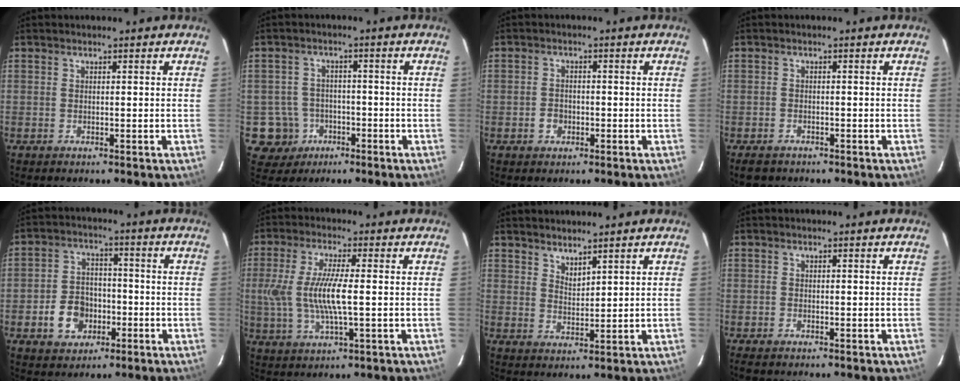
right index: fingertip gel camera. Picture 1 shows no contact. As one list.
[{"total": 6.7, "force": [-2.7, 6.1, 0.4], "torque": [-0.029, 0.022, -0.034]}, {"total": 2.5, "force": [-1.1, 2.1, 0.7], "torque": [-0.016, 0.003, -0.017]}, {"total": 3.3, "force": [-2.5, 2.0, 0.9], "torque": [-0.030, -0.004, -0.035]}, {"total": 8.2, "force": [-3.2, 6.5, 3.8], "torque": [-0.094, 0.020, -0.045]}, {"total": 10.0, "force": [-0.4, 2.0, 9.8], "torque": [-0.196, -0.006, -0.004]}, {"total": 3.1, "force": [2.8, 0.6, 1.2], "torque": [-0.018, -0.002, 0.050]}, {"total": 1.7, "force": [-1.5, 0.7, 0.5], "torque": [-0.017, -0.007, -0.025]}]